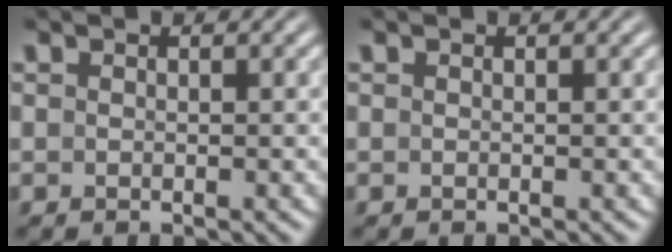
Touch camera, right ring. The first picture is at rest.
{"total": 0.0}